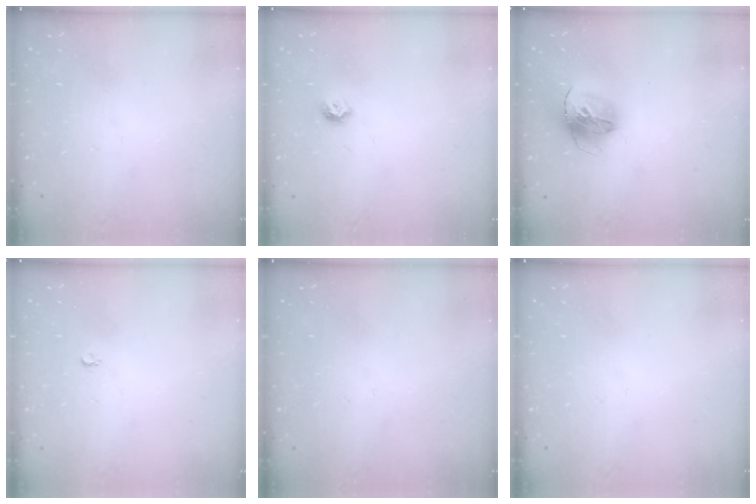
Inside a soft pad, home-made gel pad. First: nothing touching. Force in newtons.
{"total": 4.7, "press": 4.7, "slide": 0.7}
{"total": 15.1, "press": 15.0, "slide": 1.5}
{"total": 2.6, "press": 2.6, "slide": 0.3}
{"total": 0.0}
{"total": 0.0}